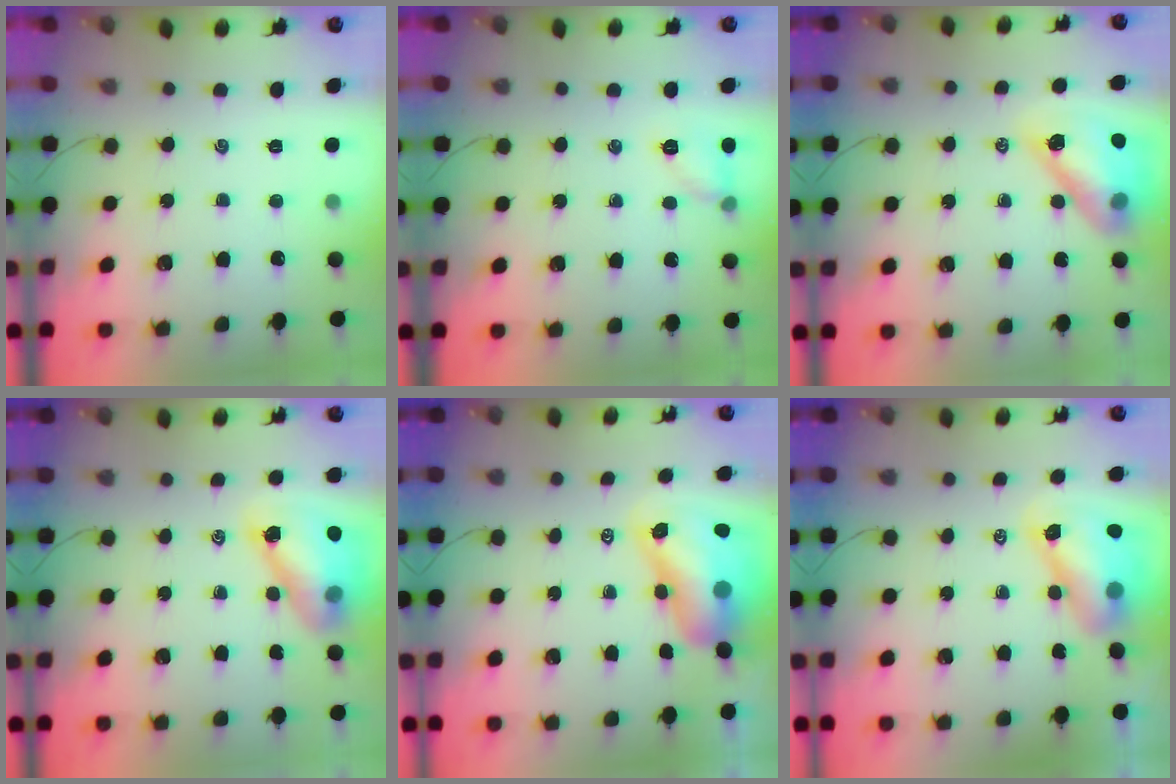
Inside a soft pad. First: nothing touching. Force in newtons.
{"total": 6.7, "press": 6.7, "slide": 0.8}
{"total": 15.2, "press": 14.6, "slide": 4.1}
{"total": 11.9, "press": 11.5, "slide": 3.4}
{"total": 12.0, "press": 11.5, "slide": 3.6}
{"total": 8.6, "press": 8.3, "slide": 2.3}